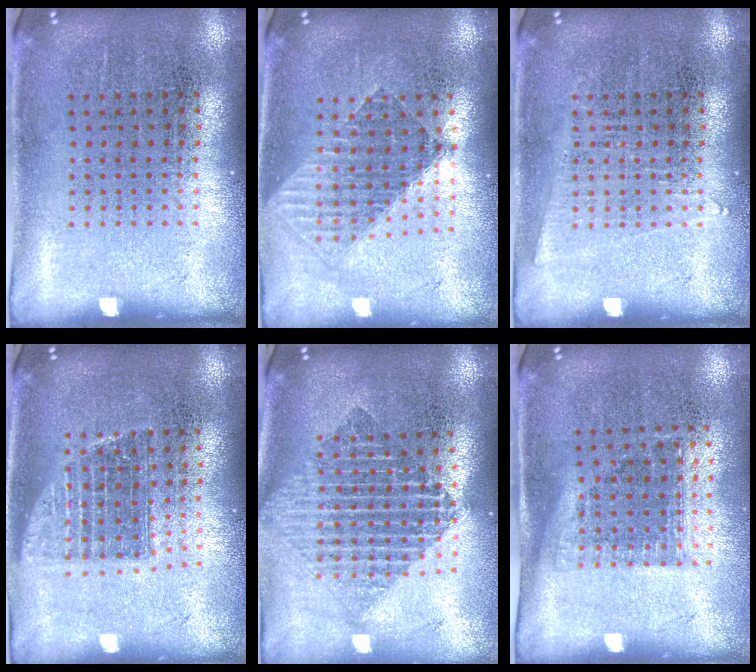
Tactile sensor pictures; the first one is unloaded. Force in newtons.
{"total": 1.5, "press": 1.3, "slide": 0.9}
{"total": 0.9, "press": 0.9, "slide": 0.3}
{"total": 1.3, "press": 1.1, "slide": 0.7}
{"total": 1.9, "press": 1.6, "slide": 1.1}
{"total": 1.1, "press": 0.9, "slide": 0.6}